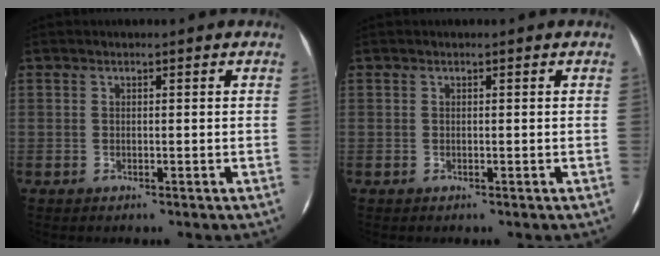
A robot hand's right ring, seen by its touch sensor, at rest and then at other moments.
{"total": 0.0}